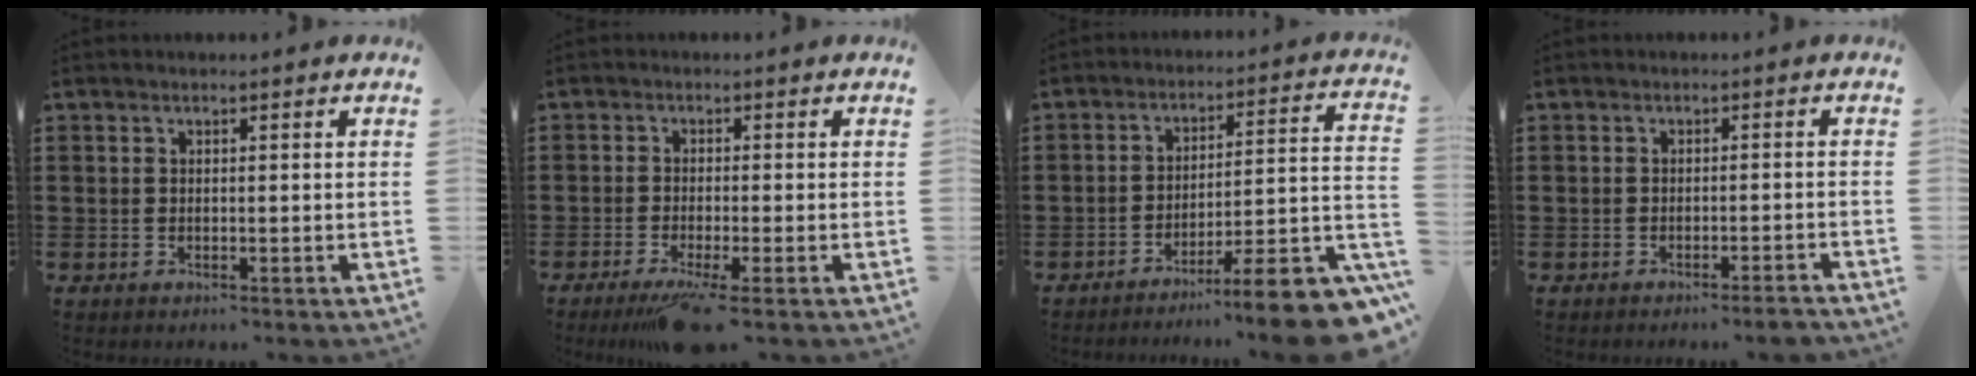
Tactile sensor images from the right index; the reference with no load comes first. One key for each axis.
{"total": 3.8, "fx": -2.4, "fy": -0.1, "fz": 3.0, "tx": -0.056, "ty": -0.013, "tz": -0.040}
{"total": 9.4, "fx": -7.2, "fy": 0.4, "fz": 6.1, "tx": -0.078, "ty": 0.001, "tz": -0.137}
{"total": 1.9, "fx": -1.6, "fy": -0.2, "fz": 1.0, "tx": -0.018, "ty": -0.001, "tz": -0.031}